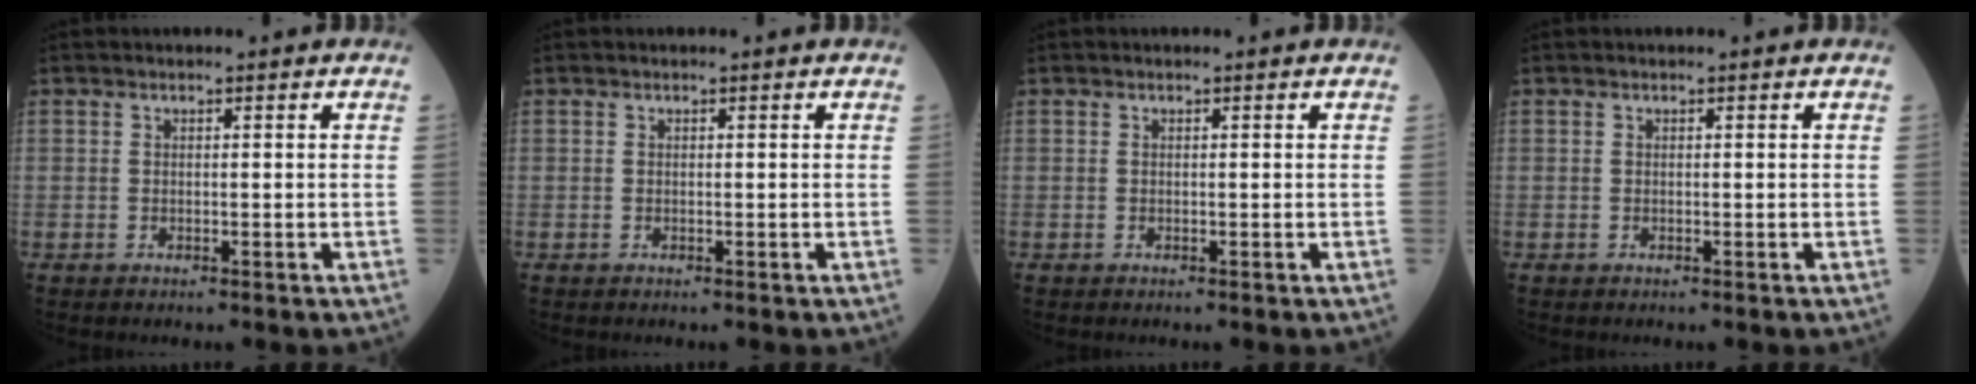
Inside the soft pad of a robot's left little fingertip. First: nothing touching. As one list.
[{"total": 0.0}, {"total": 0.0}, {"total": 0.0}]